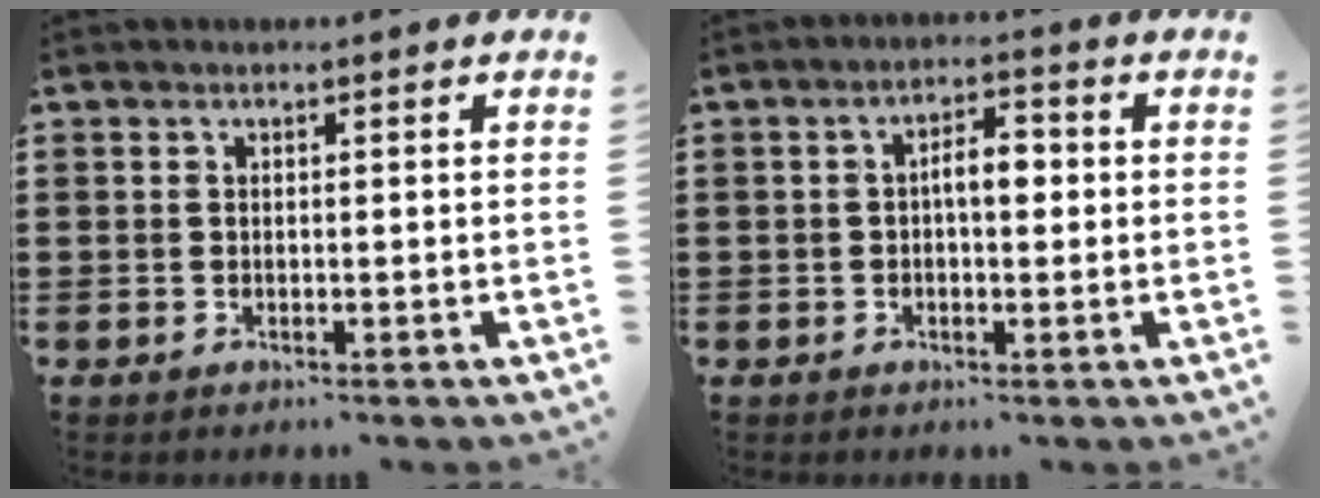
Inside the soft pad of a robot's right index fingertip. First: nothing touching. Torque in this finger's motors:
{"motor_torque": [0.83, -0.25, 0.29, 0.11]}